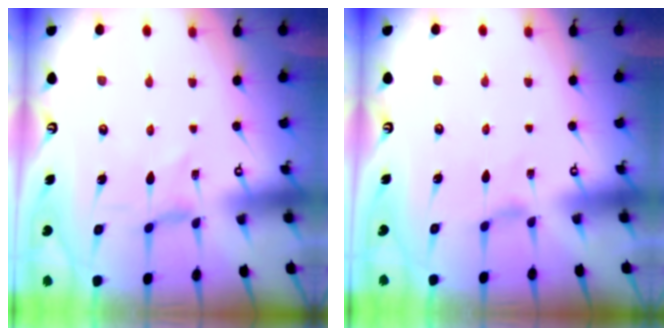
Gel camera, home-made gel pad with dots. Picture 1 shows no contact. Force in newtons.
{"total": 1.5, "press": 1.4, "slide": 0.3}